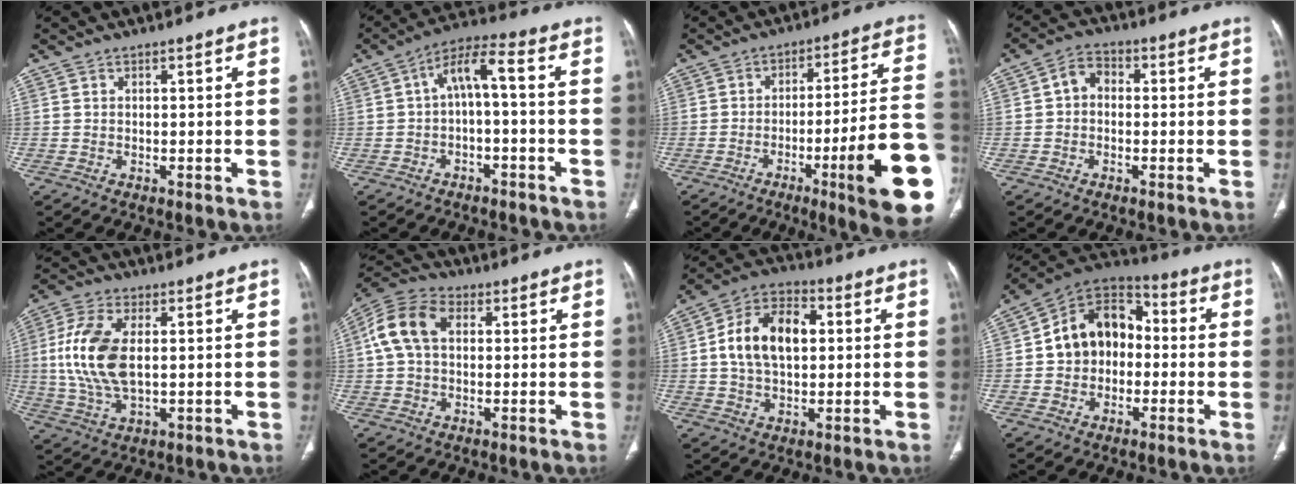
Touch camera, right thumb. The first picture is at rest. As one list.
[{"total": 7.1, "force": [-1.3, 2.7, 6.4], "torque": [-0.115, 0.049, -0.023]}, {"total": 20.6, "force": [-7.2, 1.8, 19.3], "torque": [-0.216, 0.018, -0.104]}, {"total": 4.6, "force": [-0.1, 3.6, 2.9], "torque": [-0.035, 0.015, -0.015]}, {"total": 13.0, "force": [1.1, 6.8, 11.0], "torque": [-0.239, -0.001, 0.024]}, {"total": 10.2, "force": [1.9, 6.9, 7.3], "torque": [-0.150, 0.030, 0.028]}, {"total": 13.8, "force": [1.7, 8.6, 10.6], "torque": [-0.177, 0.022, 0.022]}, {"total": 13.8, "force": [-0.2, 10.6, 8.9], "torque": [-0.104, 0.042, -0.017]}]